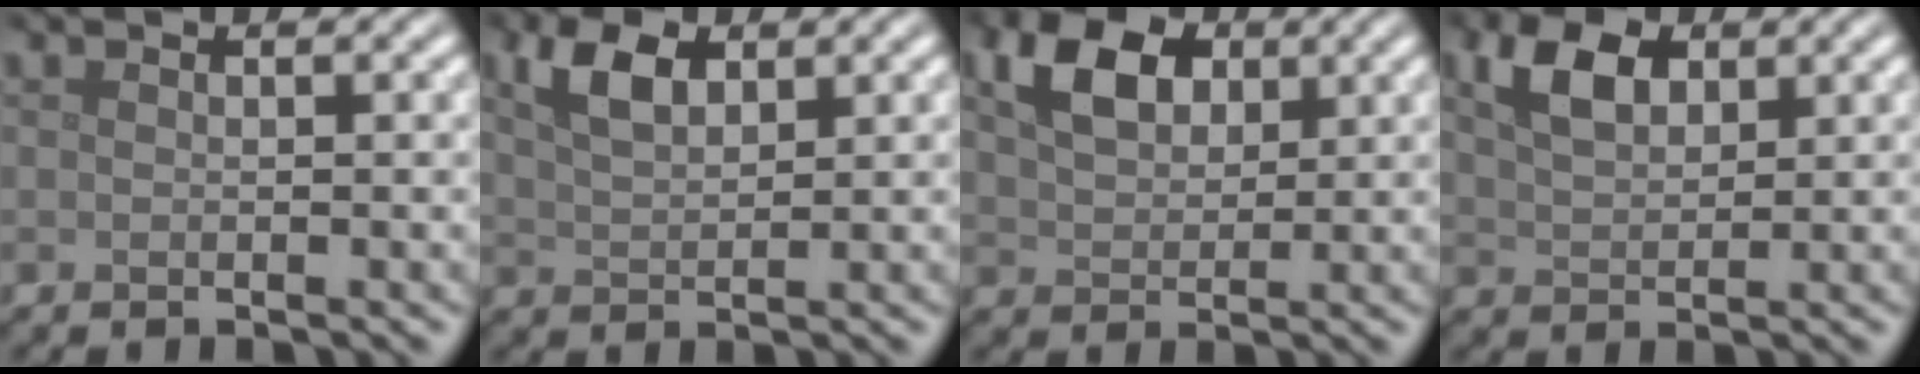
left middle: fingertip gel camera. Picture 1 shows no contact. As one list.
[{"total": 3.7, "force": [2.0, 1.9, 2.5], "torque": [-0.057, 0.007, 0.039]}, {"total": 5.1, "force": [2.2, 3.3, 3.2], "torque": [-0.066, 0.008, 0.037]}, {"total": 4.0, "force": [2.0, 2.3, 2.6], "torque": [-0.060, 0.007, 0.037]}]